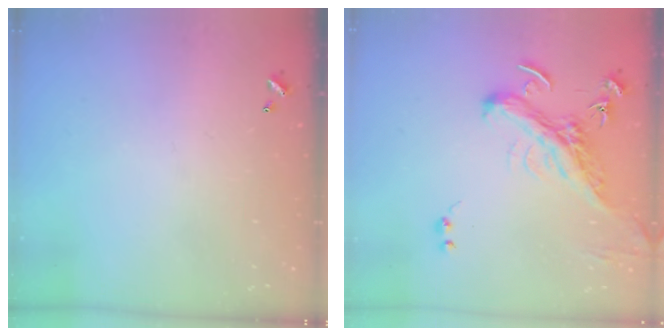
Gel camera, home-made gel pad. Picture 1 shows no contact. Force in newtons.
{"total": 2.9, "press": 2.4, "slide": 1.7}